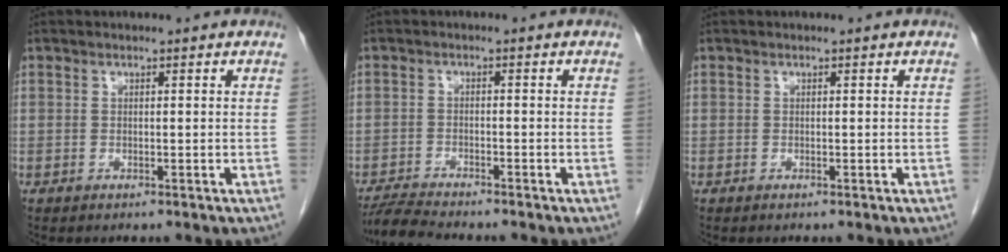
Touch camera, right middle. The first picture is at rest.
{"total": 4.5, "force": [-4.3, -0.6, 1.2], "torque": [-0.024, -0.023, -0.078]}
{"total": 0.0}